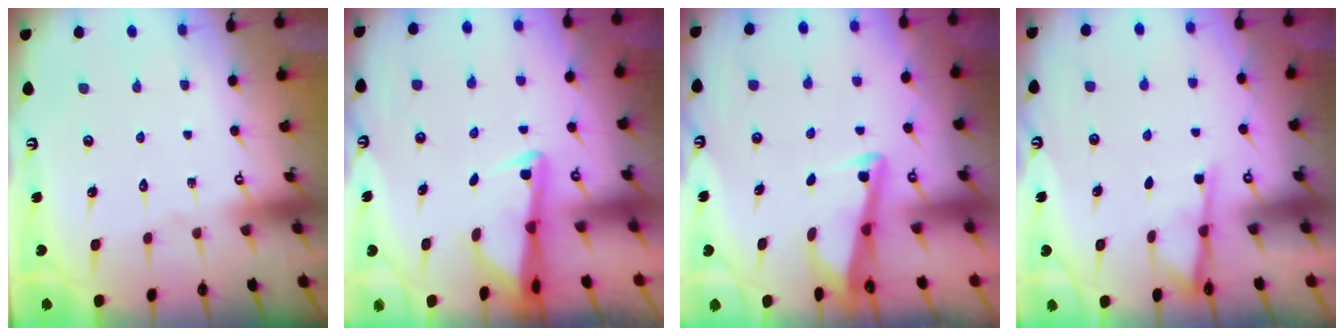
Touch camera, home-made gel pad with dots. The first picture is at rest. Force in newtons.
{"total": 2.9, "press": 2.8, "slide": 0.6}
{"total": 3.4, "press": 3.4, "slide": 0.4}
{"total": 2.2, "press": 2.2, "slide": 0.5}